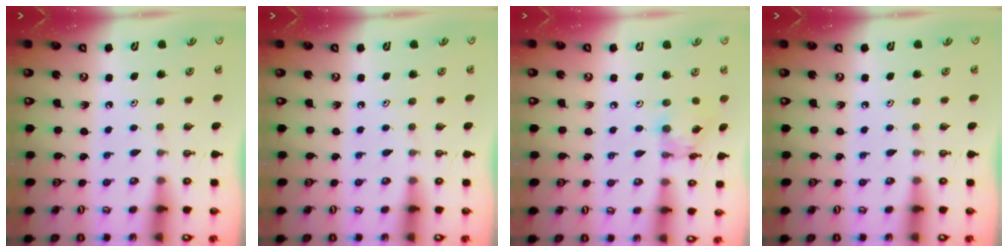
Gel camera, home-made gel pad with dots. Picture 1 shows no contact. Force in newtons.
{"total": 0.0}
{"total": 7.8, "press": 7.8, "slide": 0.4}
{"total": 0.0}